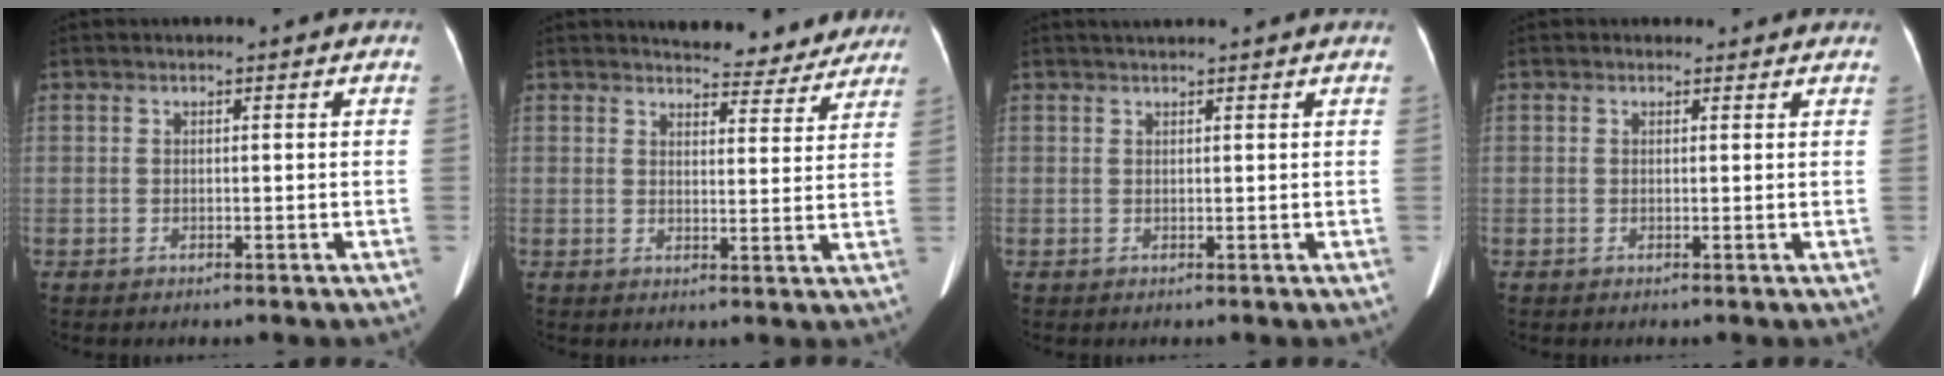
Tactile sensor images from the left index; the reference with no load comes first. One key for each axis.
{"total": 9.5, "fx": 9.1, "fy": 2.4, "fz": 1.5, "tx": 0.000, "ty": -0.014, "tz": 0.095}
{"total": 4.3, "fx": 3.9, "fy": -0.3, "fz": 1.7, "tx": -0.021, "ty": 0.030, "tz": 0.050}
{"total": 1.5, "fx": 1.2, "fy": 1.0, "fz": -0.1, "tx": 0.002, "ty": 0.008, "tz": 0.009}